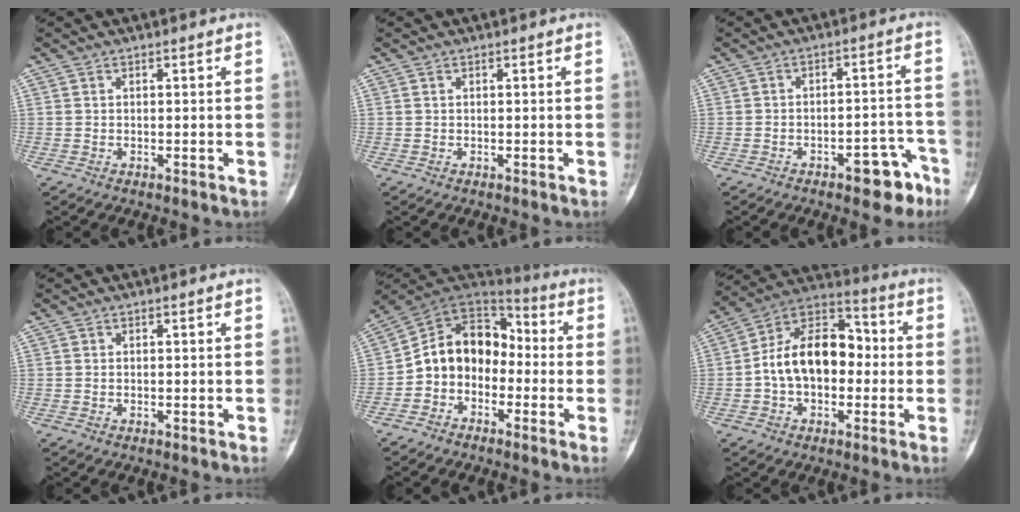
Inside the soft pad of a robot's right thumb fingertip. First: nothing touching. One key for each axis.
{"total": 0.0}
{"total": 7.7, "fx": -4.8, "fy": 3.5, "fz": 4.9, "tx": -0.033, "ty": 0.042, "tz": -0.059}
{"total": 0.0}
{"total": 12.8, "fx": -2.6, "fy": 10.1, "fz": 7.4, "tx": -0.089, "ty": 0.063, "tz": -0.064}
{"total": 15.8, "fx": -0.8, "fy": 10.5, "fz": 11.8, "tx": -0.166, "ty": 0.044, "tz": -0.026}